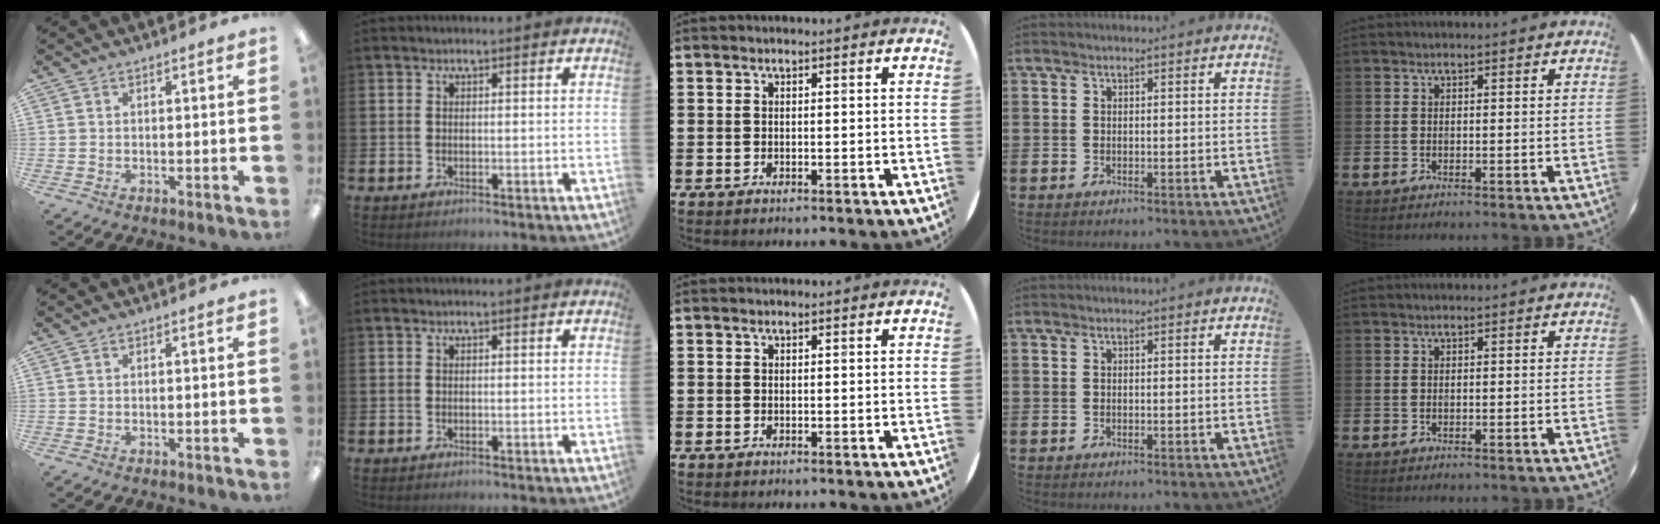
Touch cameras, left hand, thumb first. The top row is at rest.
{}